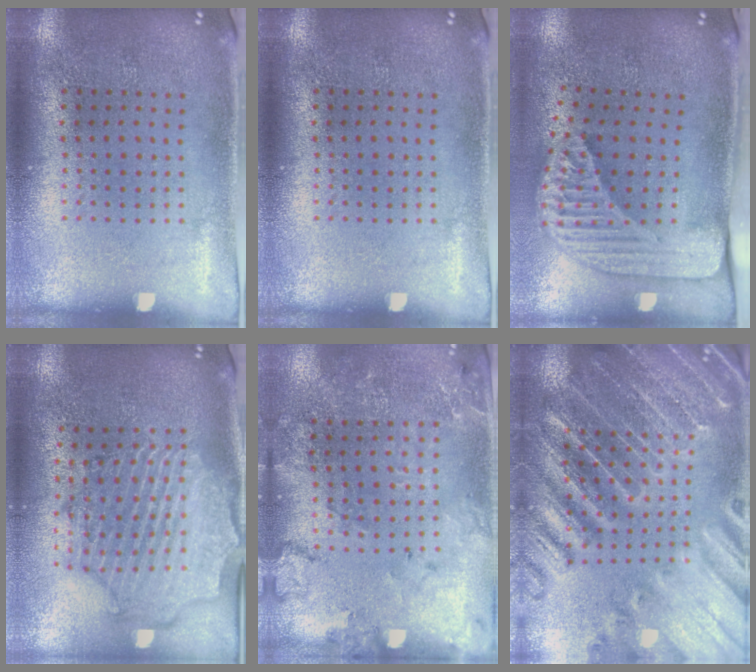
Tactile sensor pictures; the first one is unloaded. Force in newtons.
{"total": 0.0}
{"total": 2.5, "press": 1.7, "slide": 1.7}
{"total": 2.6, "press": 2.3, "slide": 1.1}
{"total": 1.8, "press": 1.7, "slide": 0.4}
{"total": 3.6, "press": 3.4, "slide": 0.9}